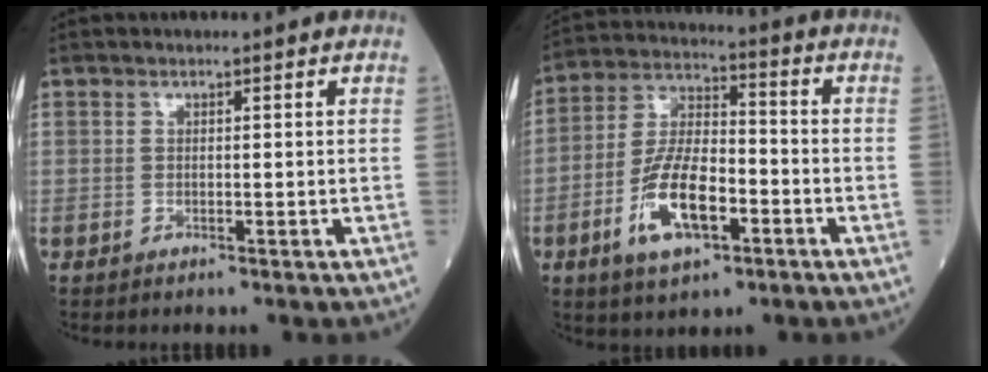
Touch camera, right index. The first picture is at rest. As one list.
[{"total": 12.3, "force": [-4.7, 4.7, 10.3], "torque": [-0.214, 0.004, -0.085]}]